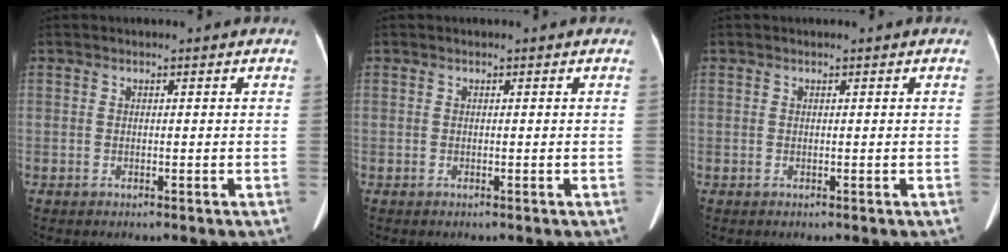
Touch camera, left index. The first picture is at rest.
{"total": 0.0}
{"total": 0.0}